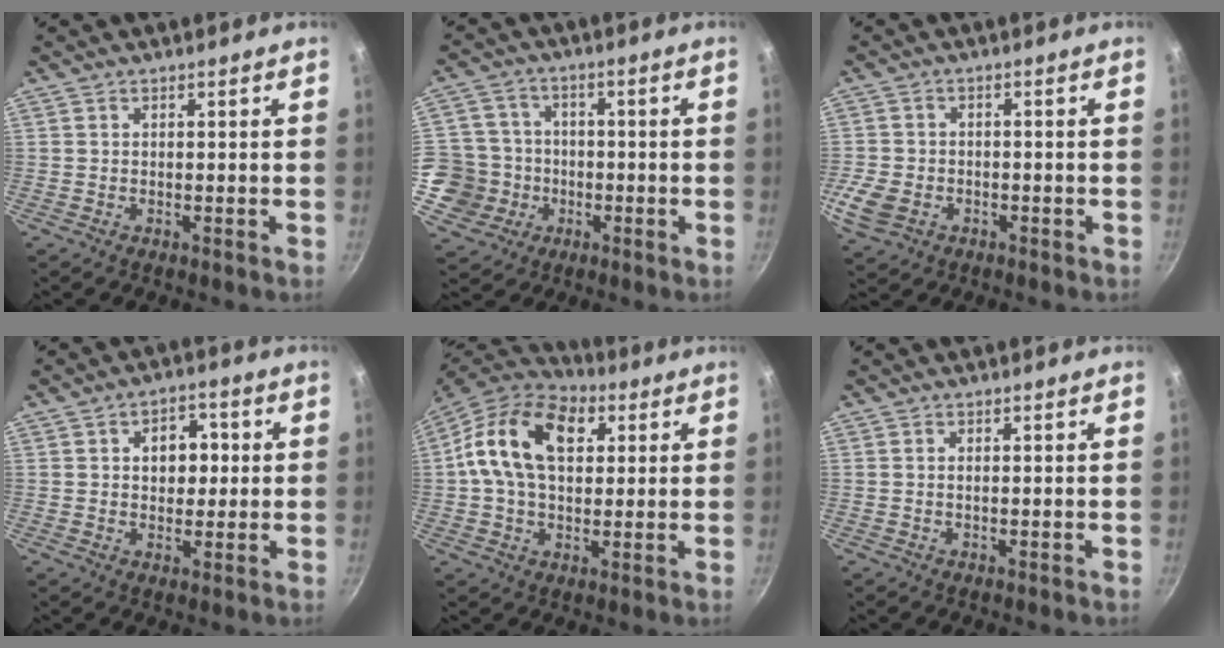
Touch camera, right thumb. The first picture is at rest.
{"total": 11.3, "force": [-2.5, 10.7, 2.8], "torque": [-0.031, 0.028, -0.050]}
{"total": 7.2, "force": [-2.4, 5.5, 4.1], "torque": [-0.089, 0.010, -0.045]}
{"total": 6.8, "force": [1.1, 5.0, 4.5], "torque": [-0.025, 0.006, 0.011]}
{"total": 17.1, "force": [4.4, 11.2, 12.2], "torque": [-0.187, 0.012, 0.059]}
{"total": 0.5, "force": [0.1, 0.2, 0.5], "torque": [-0.010, 0.000, 0.001]}